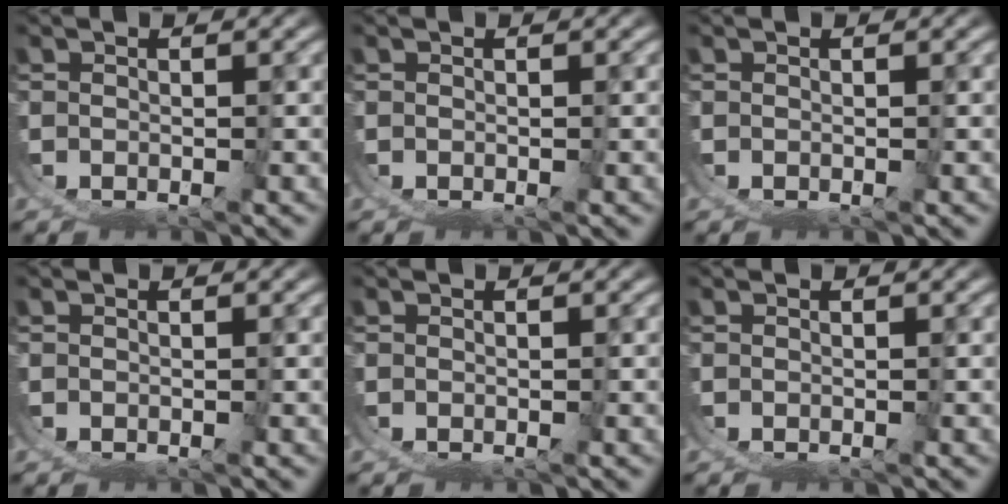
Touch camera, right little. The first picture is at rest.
{"total": 0.0}
{"total": 0.0}
{"total": 0.0}
{"total": 0.0}
{"total": 0.0}